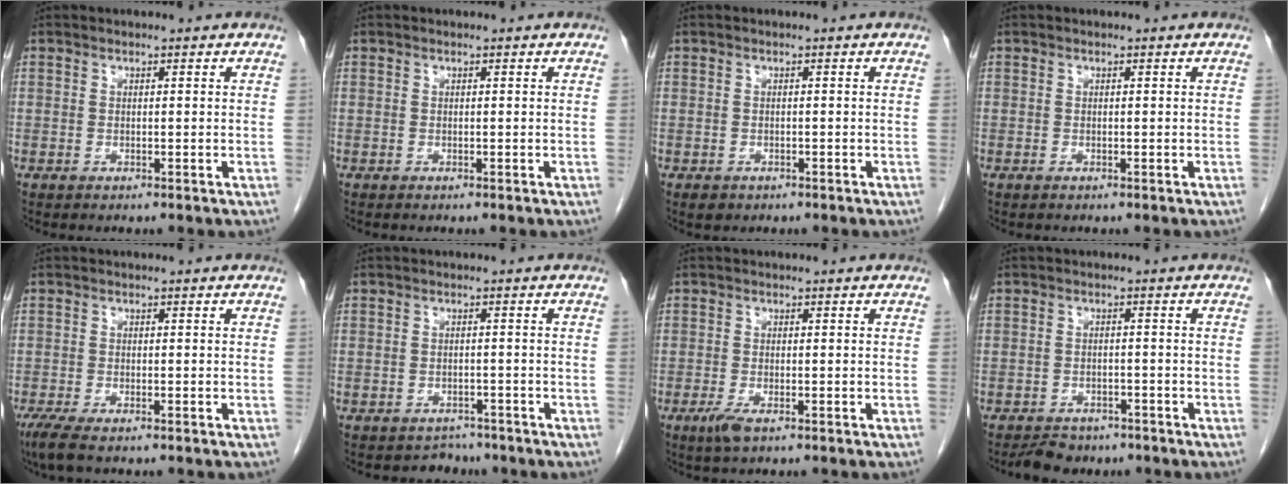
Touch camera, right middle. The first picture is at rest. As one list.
[{"total": 0.0}, {"total": 1.4, "force": [-0.9, 1.0, 0.4], "torque": [-0.010, 0.001, -0.007]}, {"total": 0.0}, {"total": 3.7, "force": [-2.7, 0.7, 2.5], "torque": [-0.051, -0.013, -0.047]}, {"total": 2.5, "force": [-2.1, 1.4, -0.5], "torque": [0.002, 0.008, -0.029]}, {"total": 2.3, "force": [-1.3, 0.6, 1.8], "torque": [-0.041, -0.004, -0.026]}, {"total": 4.4, "force": [-3.6, 2.3, 1.0], "torque": [-0.019, 0.001, -0.053]}]